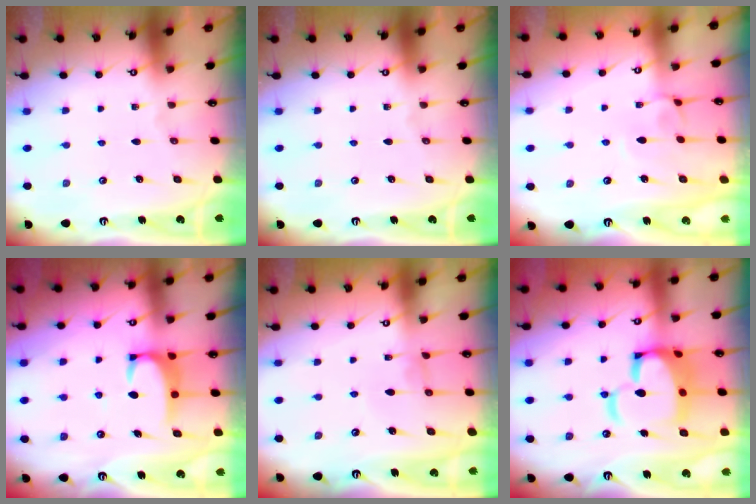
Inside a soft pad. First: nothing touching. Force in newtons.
{"total": 0.0}
{"total": 2.9, "press": 2.9, "slide": 0.2}
{"total": 2.9, "press": 2.9, "slide": 0.3}
{"total": 0.6, "press": 0.6, "slide": 0.3}
{"total": 13.4, "press": 13.3, "slide": 1.9}